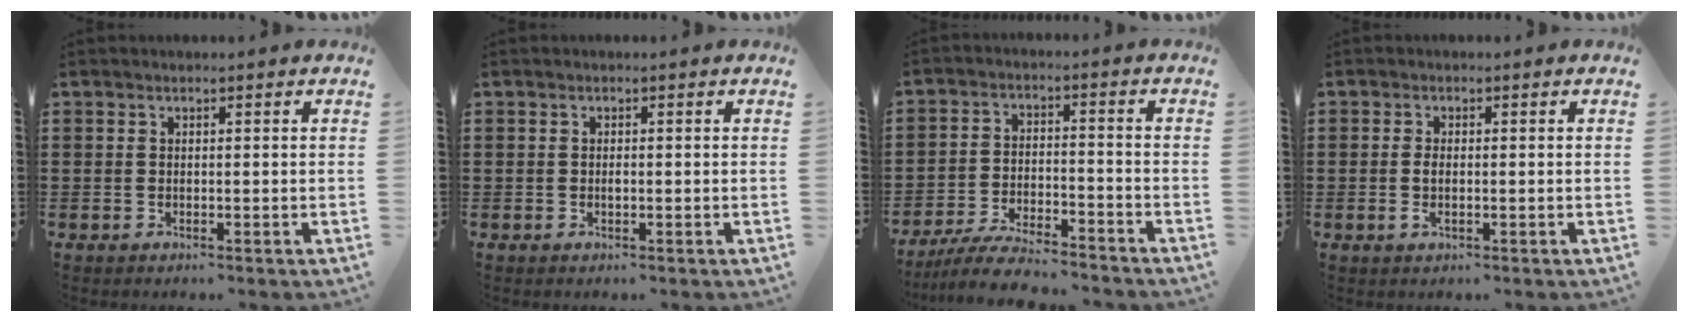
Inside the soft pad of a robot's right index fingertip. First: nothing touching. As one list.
[{"total": 0.8, "force": [-0.1, 0.2, 0.8], "torque": [-0.017, -0.004, -0.001]}, {"total": 6.3, "force": [-6.0, 0.2, 2.1], "torque": [-0.044, -0.002, -0.116]}, {"total": 2.1, "force": [-0.2, 0.8, 1.9], "torque": [-0.052, -0.006, -0.009]}]